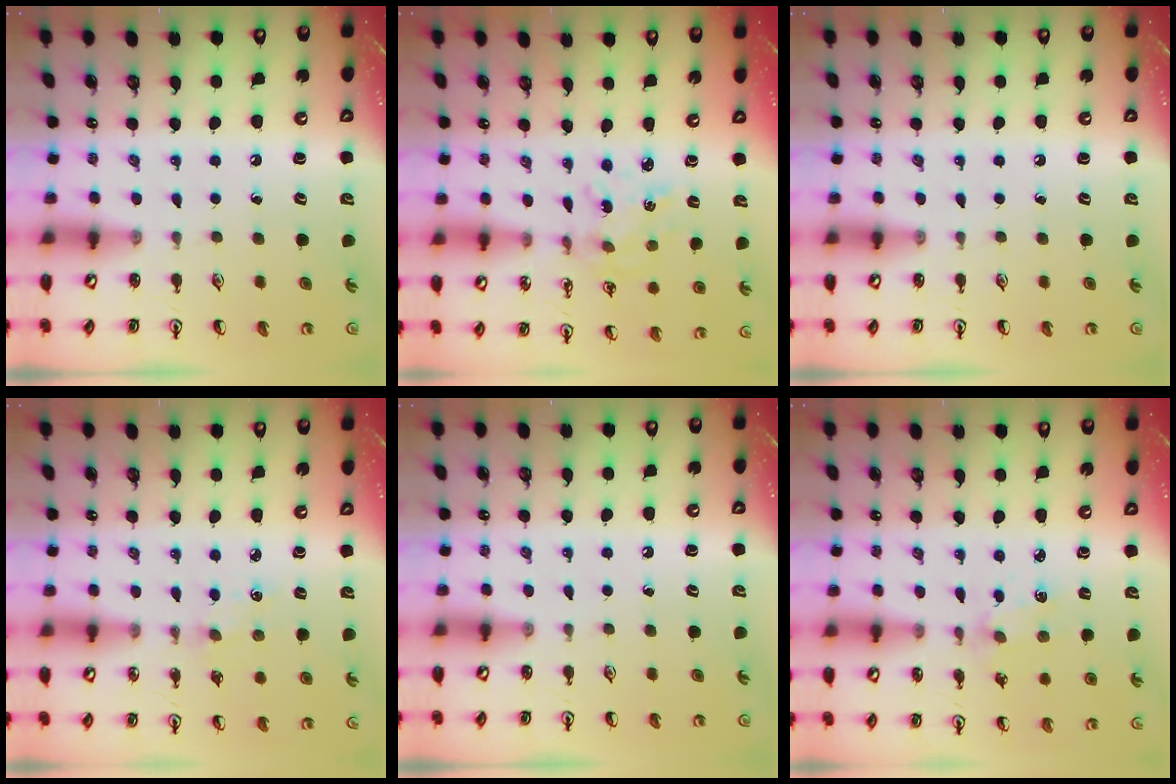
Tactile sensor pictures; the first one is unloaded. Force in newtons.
{"total": 1.8, "press": 1.8, "slide": 0.1}
{"total": 0.0}
{"total": 3.1, "press": 3.1, "slide": 0.5}
{"total": 0.0}
{"total": 2.0, "press": 1.9, "slide": 0.3}